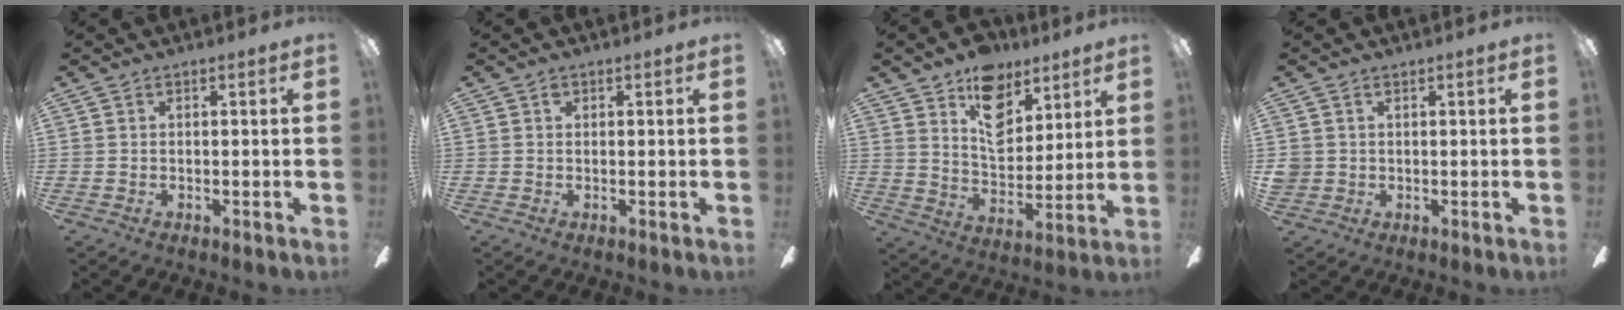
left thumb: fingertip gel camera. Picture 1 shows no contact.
{"total": 0.8, "force": [0.4, 0.6, 0.4], "torque": [-0.010, 0.002, 0.007]}
{"total": 14.0, "force": [9.0, 8.3, 6.7], "torque": [-0.090, -0.050, 0.165]}
{"total": 2.4, "force": [0.8, 2.2, 0.1], "torque": [-0.006, 0.003, 0.018]}